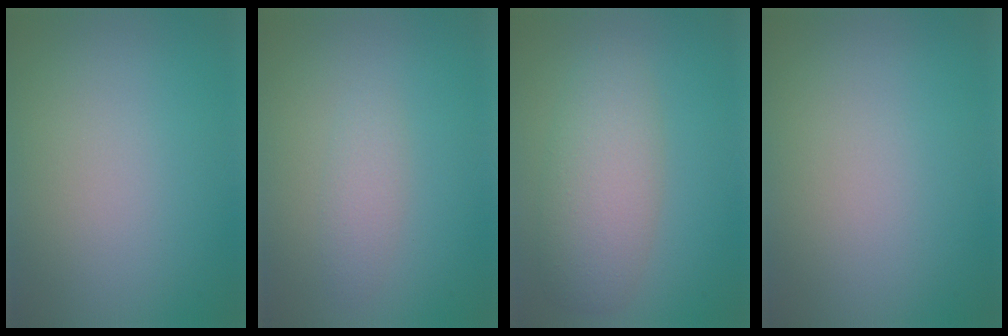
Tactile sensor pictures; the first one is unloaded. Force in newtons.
{"total": 1.4, "press": 1.4, "slide": 0.1}
{"total": 4.7, "press": 4.7, "slide": 0.3}
{"total": 0.0}